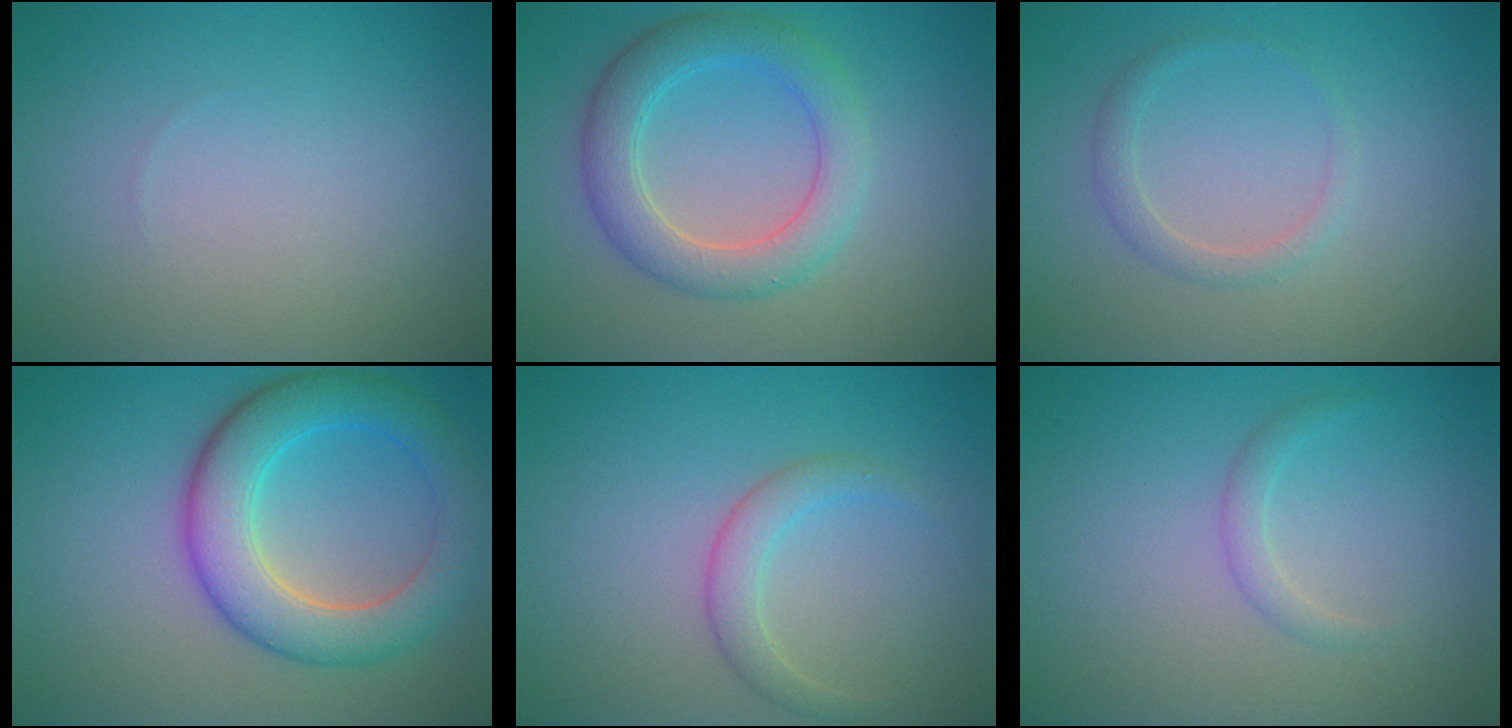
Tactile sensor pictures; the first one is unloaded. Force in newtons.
{"total": 4.8, "press": 4.8, "slide": 0.1}
{"total": 1.5, "press": 1.5, "slide": 0.1}
{"total": 7.0, "press": 6.9, "slide": 0.4}
{"total": 2.2, "press": 2.1, "slide": 0.1}
{"total": 1.2, "press": 1.2, "slide": 0.1}